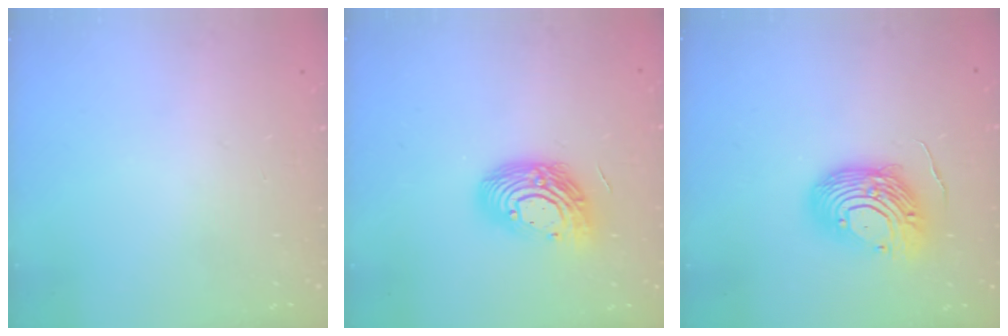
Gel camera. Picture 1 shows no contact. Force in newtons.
{"total": 14.2, "press": 14.1, "slide": 1.2}
{"total": 14.3, "press": 14.2, "slide": 1.4}